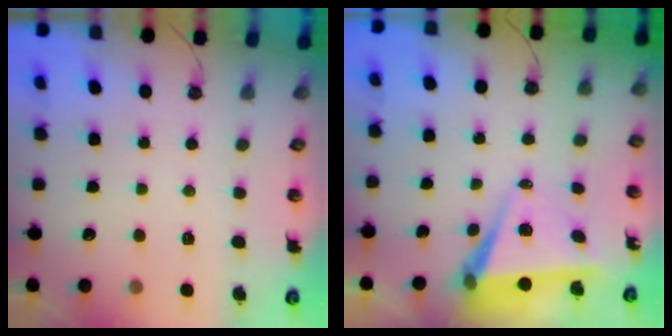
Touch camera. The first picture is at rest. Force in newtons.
{"total": 6.0, "press": 4.2, "slide": 4.3}